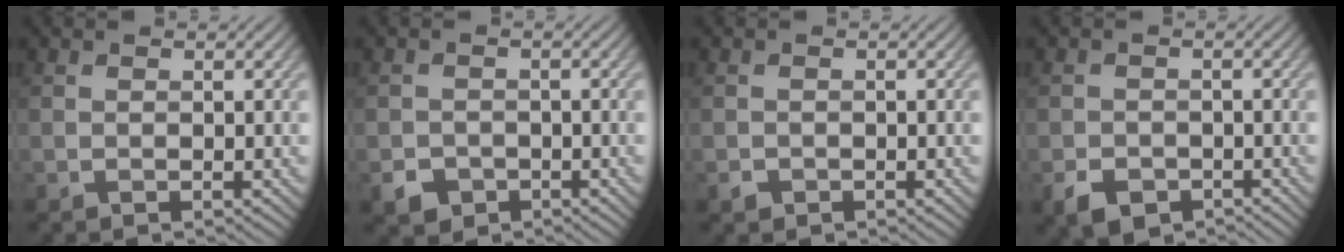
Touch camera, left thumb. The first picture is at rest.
{"total": 2.9, "force": [-1.6, 2.2, 0.9], "torque": [-0.020, -0.009, -0.033]}
{"total": 0.9, "force": [-0.5, 0.7, 0.3], "torque": [-0.005, -0.004, -0.011]}
{"total": 3.8, "force": [-2.3, 2.5, 1.7], "torque": [-0.031, -0.011, -0.044]}